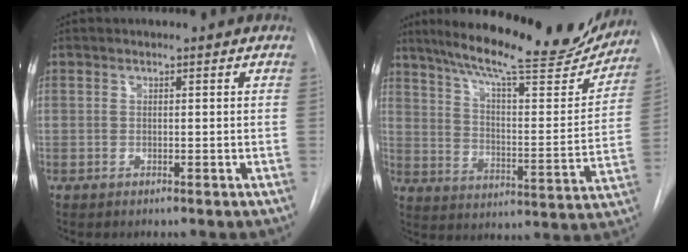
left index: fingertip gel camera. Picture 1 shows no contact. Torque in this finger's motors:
{"motor_torque": [1.02, -1.12, 0.33, 0.10]}